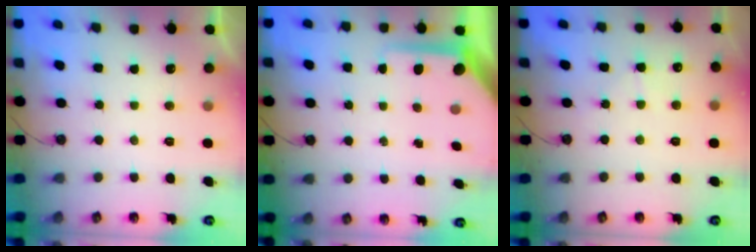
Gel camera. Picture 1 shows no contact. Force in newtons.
{"total": 8.7, "press": 8.6, "slide": 0.9}
{"total": 3.0, "press": 2.9, "slide": 0.5}